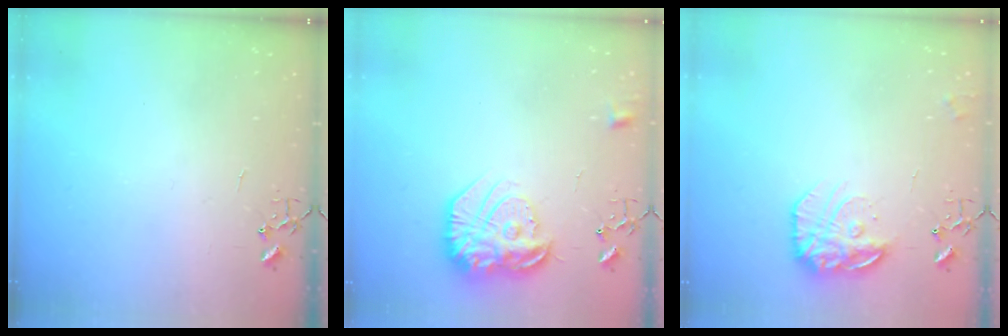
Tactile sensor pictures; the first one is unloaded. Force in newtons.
{"total": 18.4, "press": 18.3, "slide": 1.7}
{"total": 16.0, "press": 15.9, "slide": 1.3}